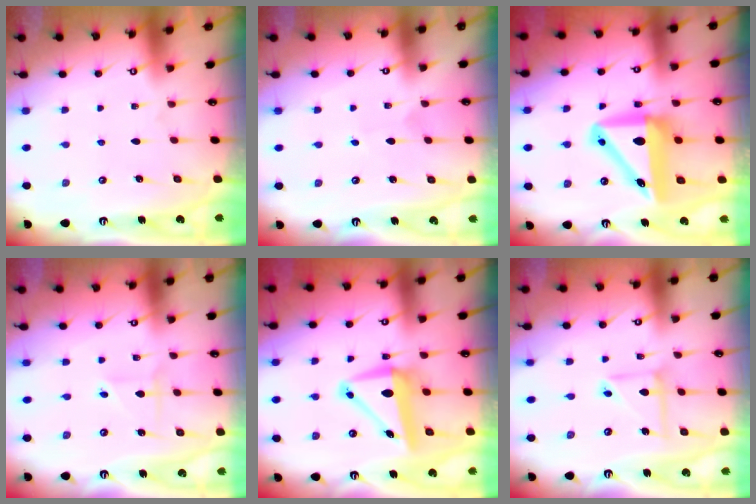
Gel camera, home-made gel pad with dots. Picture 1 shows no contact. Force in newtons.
{"total": 2.2, "press": 2.2, "slide": 0.2}
{"total": 13.9, "press": 13.6, "slide": 2.9}
{"total": 2.6, "press": 2.6, "slide": 0.3}
{"total": 9.8, "press": 9.6, "slide": 1.7}
{"total": 7.6, "press": 7.6, "slide": 0.5}